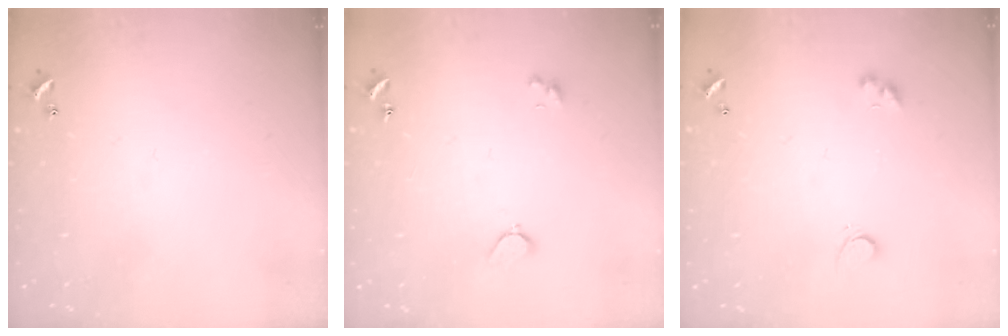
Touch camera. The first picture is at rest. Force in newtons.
{"total": 3.1, "press": 3.0, "slide": 0.8}
{"total": 2.9, "press": 2.6, "slide": 1.3}